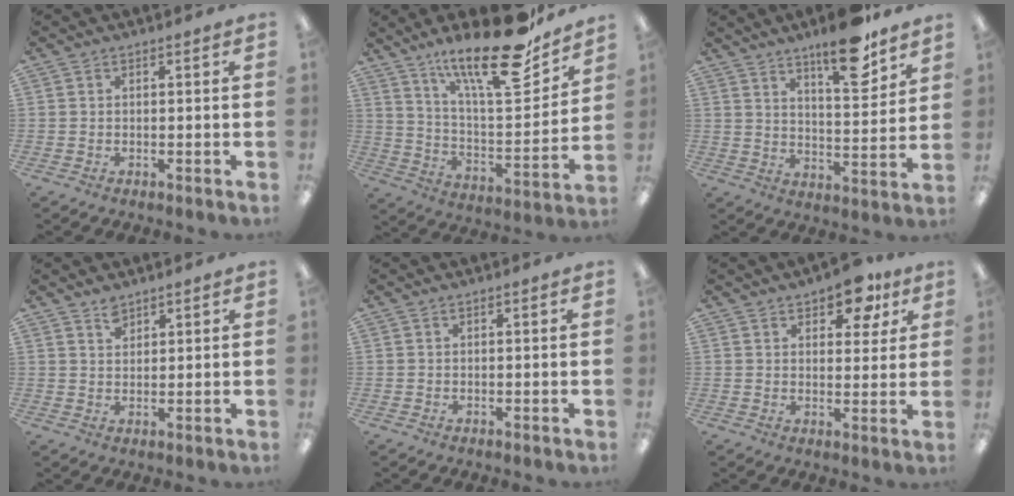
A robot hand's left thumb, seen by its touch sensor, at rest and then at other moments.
{"total": 23.0, "force": [16.5, 6.2, 14.8], "torque": [-0.231, -0.109, 0.269]}
{"total": 14.1, "force": [10.5, 4.1, 8.5], "torque": [-0.111, -0.067, 0.172]}
{"total": 3.0, "force": [2.6, 1.4, 0.7], "torque": [-0.001, -0.014, 0.047]}
{"total": 0.0}
{"total": 8.7, "force": [5.9, 4.2, 4.9], "torque": [-0.046, -0.027, 0.097]}